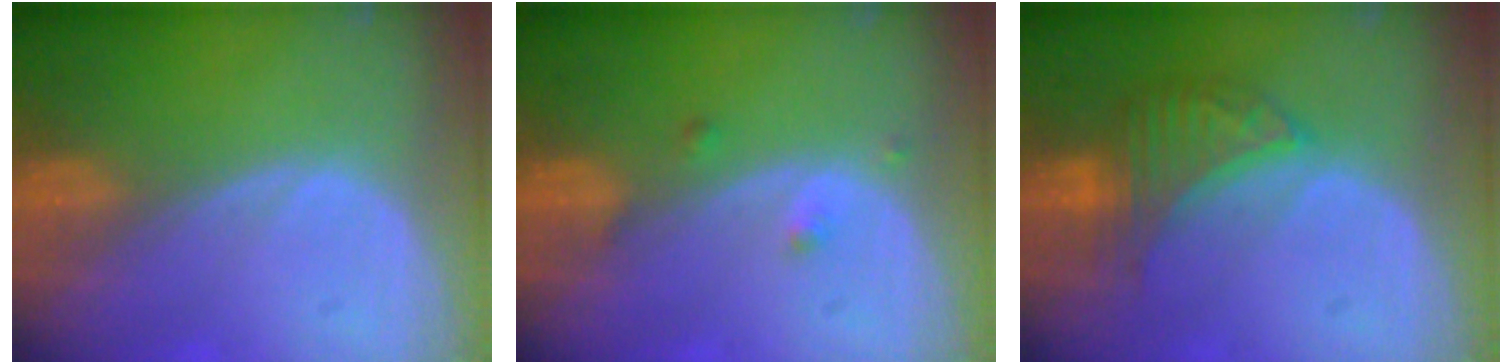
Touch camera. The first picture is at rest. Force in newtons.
{"total": 1.6, "press": 1.5, "slide": 0.1}
{"total": 6.6, "press": 6.1, "slide": 2.5}